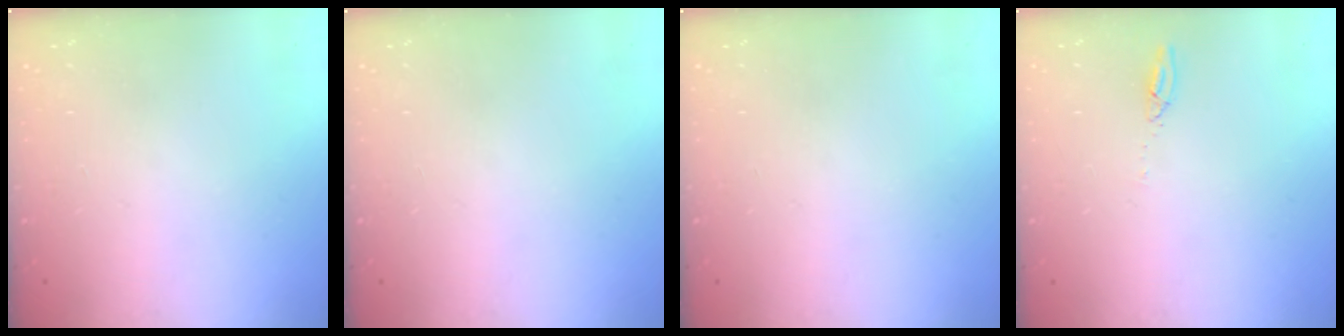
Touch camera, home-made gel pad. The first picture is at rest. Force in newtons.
{"total": 0.0}
{"total": 0.0}
{"total": 2.7, "press": 2.7, "slide": 0.2}